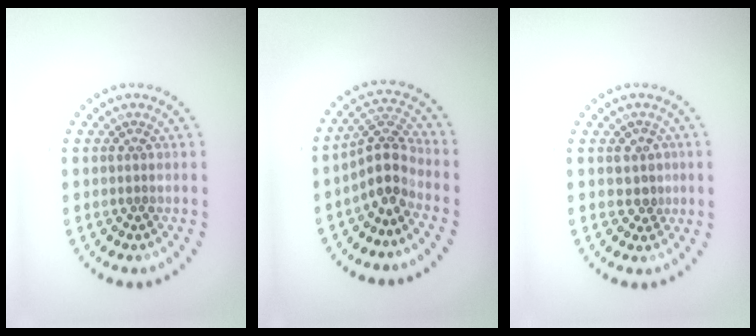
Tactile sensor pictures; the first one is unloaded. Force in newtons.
{"total": 3.5, "press": 2.8, "slide": 2.2}
{"total": 1.8, "press": 1.6, "slide": 0.8}